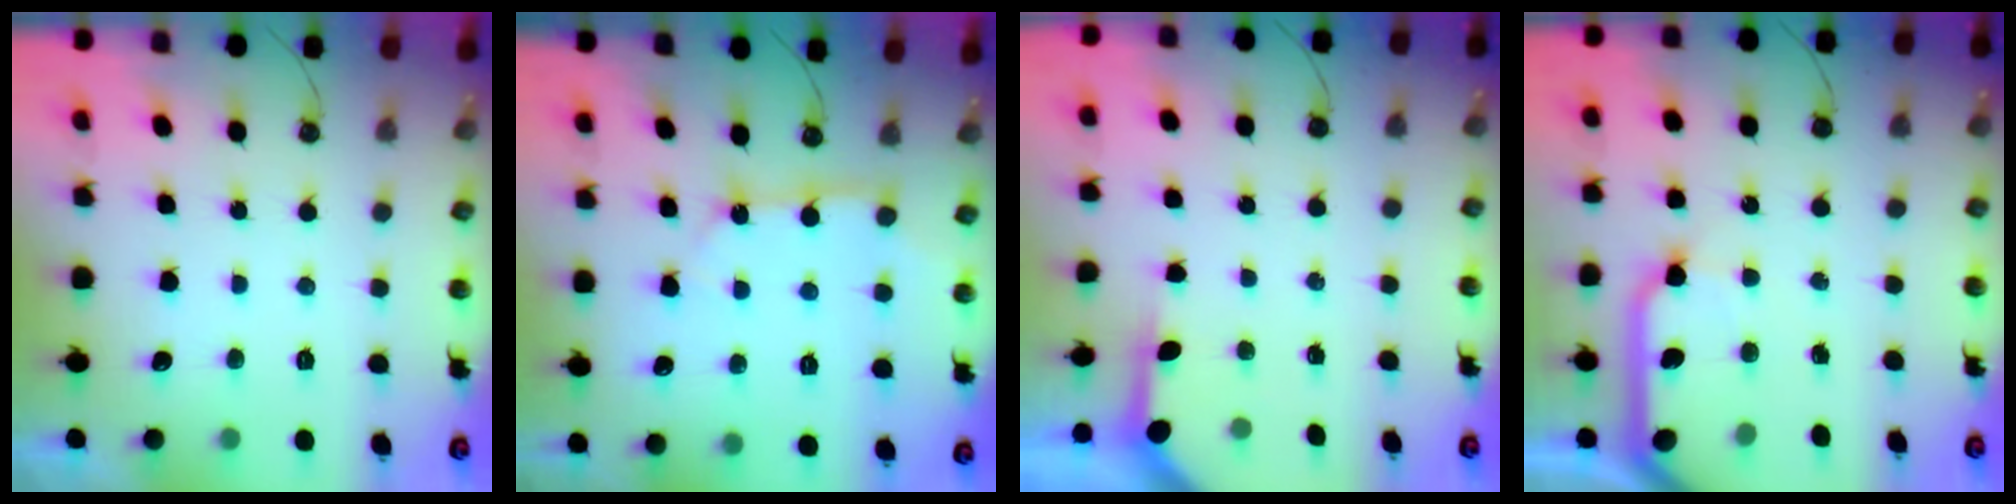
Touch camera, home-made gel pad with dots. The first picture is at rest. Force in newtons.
{"total": 4.2, "press": 4.2, "slide": 0.5}
{"total": 3.5, "press": 3.5, "slide": 0.4}
{"total": 13.9, "press": 13.9, "slide": 1.2}